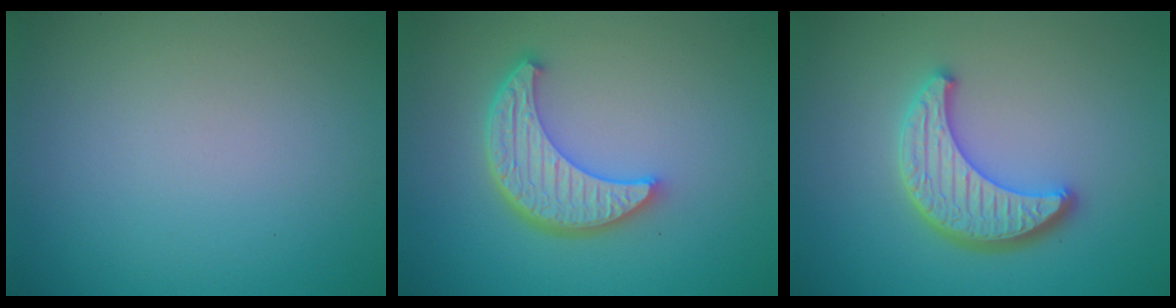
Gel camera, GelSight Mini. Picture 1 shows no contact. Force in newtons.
{"total": 5.7, "press": 4.3, "slide": 3.7}
{"total": 4.5, "press": 4.1, "slide": 1.9}